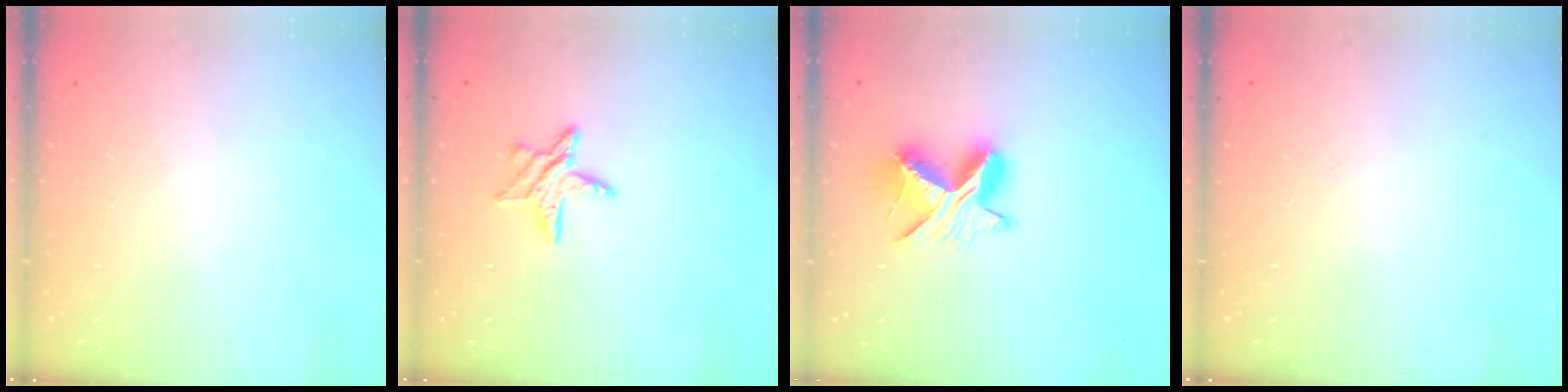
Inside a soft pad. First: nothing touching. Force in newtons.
{"total": 8.6, "press": 8.6, "slide": 0.5}
{"total": 11.3, "press": 11.3, "slide": 0.4}
{"total": 0.0}